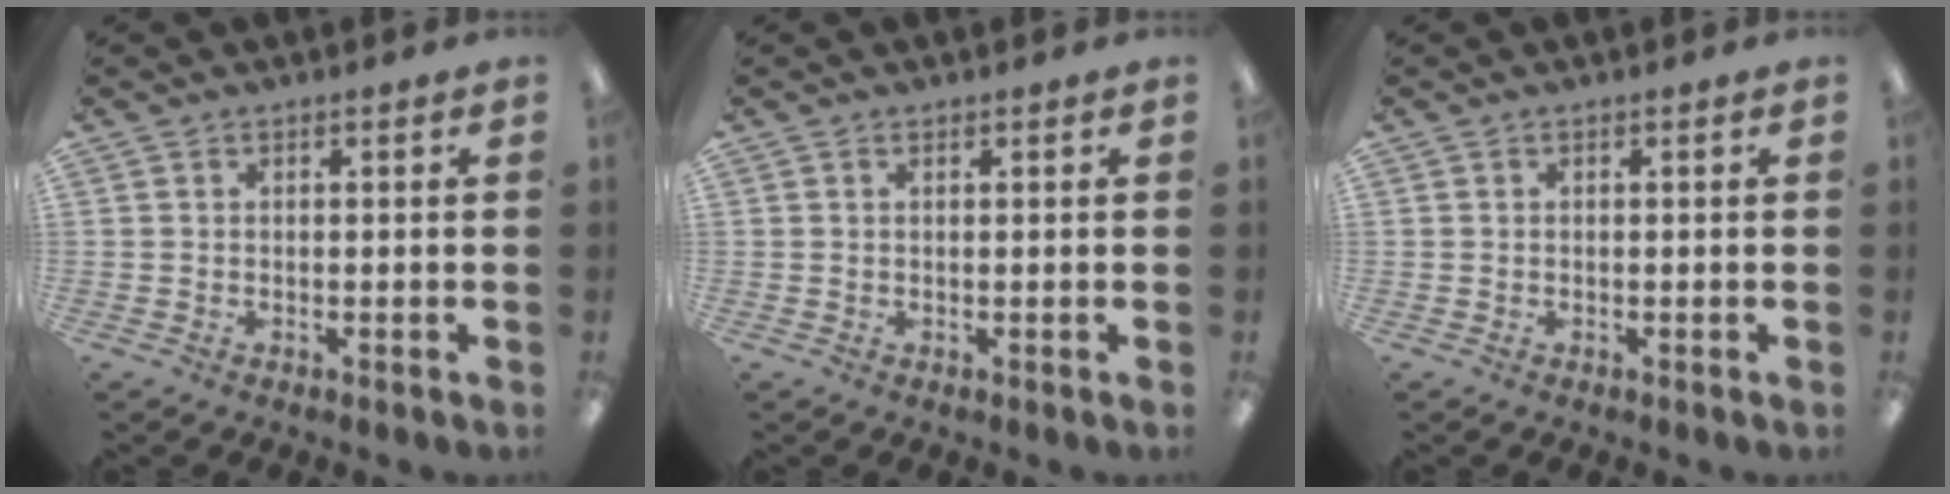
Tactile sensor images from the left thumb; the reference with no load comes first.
{"total": 0.0}
{"total": 0.0}